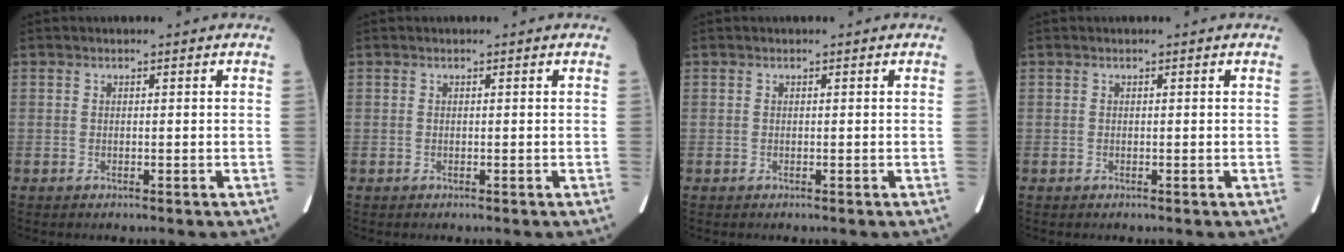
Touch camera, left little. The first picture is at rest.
{"total": 0.0}
{"total": 0.0}
{"total": 0.0}